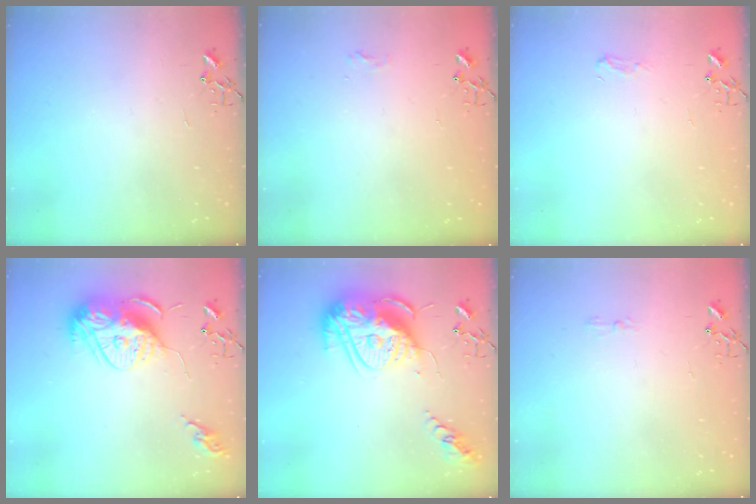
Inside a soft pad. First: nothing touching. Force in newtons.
{"total": 5.6, "press": 5.5, "slide": 0.5}
{"total": 5.1, "press": 5.0, "slide": 0.7}
{"total": 16.2, "press": 16.1, "slide": 1.3}
{"total": 21.7, "press": 21.6, "slide": 2.0}
{"total": 4.0, "press": 3.9, "slide": 0.4}